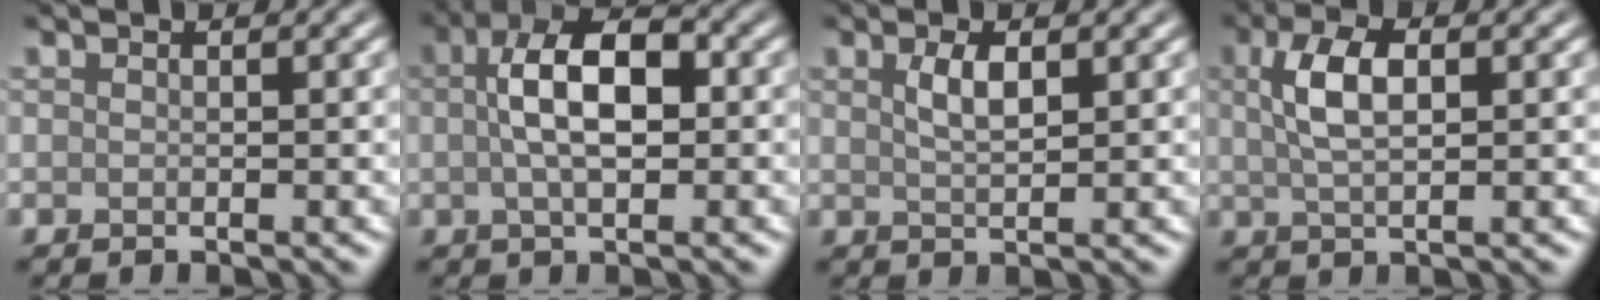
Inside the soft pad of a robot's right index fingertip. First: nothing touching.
{"total": 6.3, "force": [0.5, 2.8, 5.6], "torque": [-0.099, 0.012, 0.003]}
{"total": 2.1, "force": [0.9, 0.7, 1.8], "torque": [-0.036, 0.002, 0.018]}
{"total": 4.2, "force": [1.1, 1.7, 3.6], "torque": [-0.078, 0.008, 0.020]}